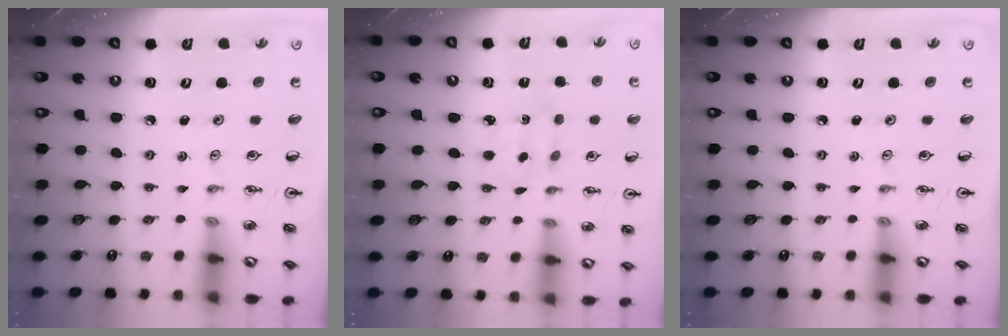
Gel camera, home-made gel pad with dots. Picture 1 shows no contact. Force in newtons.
{"total": 2.2, "press": 2.1, "slide": 0.7}
{"total": 0.0}